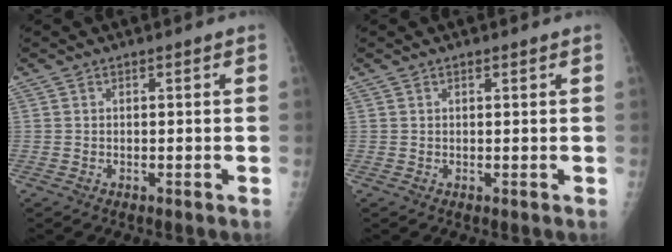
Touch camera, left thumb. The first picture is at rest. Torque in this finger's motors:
{"motor_torque": [-0.04, -0.06, -0.04, 0.00, 0.03]}